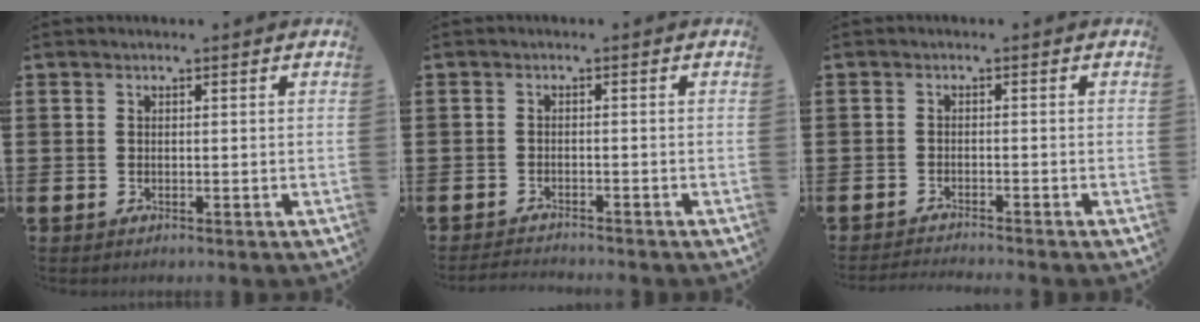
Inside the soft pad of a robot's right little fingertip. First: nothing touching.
{"total": 1.5, "force": [-1.5, -0.1, 0.1], "torque": [-0.004, 0.002, -0.030]}
{"total": 1.4, "force": [-1.3, -0.2, 0.2], "torque": [-0.003, 0.001, -0.027]}